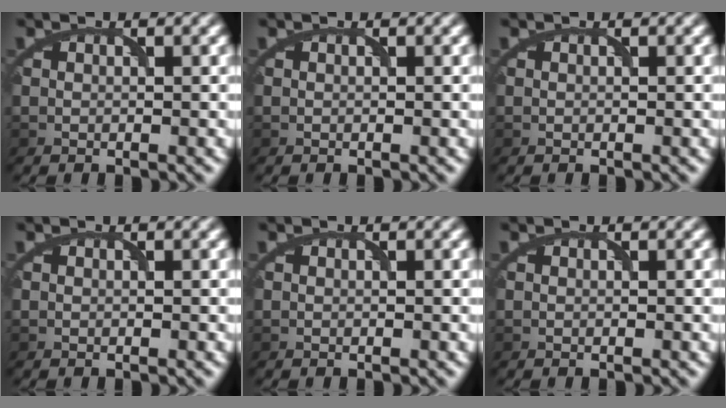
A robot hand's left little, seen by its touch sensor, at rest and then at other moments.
{"total": 0.0}
{"total": 0.0}
{"total": 0.0}
{"total": 0.0}
{"total": 0.0}